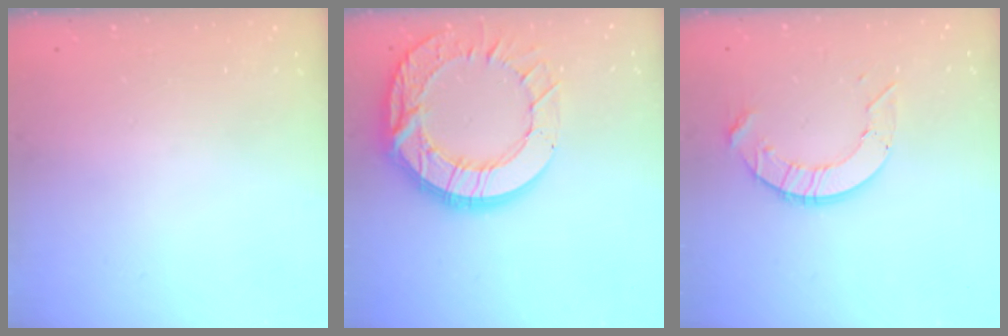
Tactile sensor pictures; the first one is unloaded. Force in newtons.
{"total": 22.1, "press": 22.0, "slide": 2.0}
{"total": 8.4, "press": 8.4, "slide": 0.6}